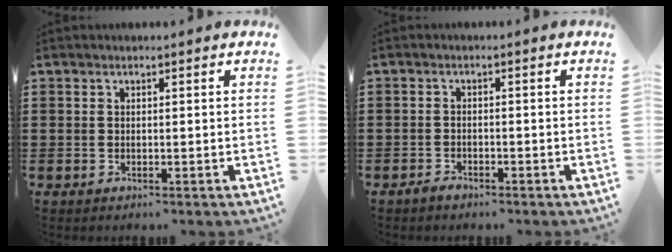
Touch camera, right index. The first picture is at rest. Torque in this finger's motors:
{"motor_torque": [-0.50, 0.92, -0.29, -0.16]}